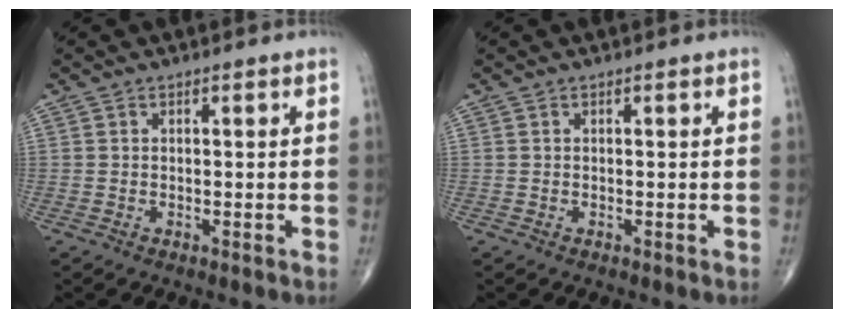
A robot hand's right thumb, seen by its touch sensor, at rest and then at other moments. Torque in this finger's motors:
{"motor_torque": [-0.11, 0.11, -0.03, -0.03, 0.00]}